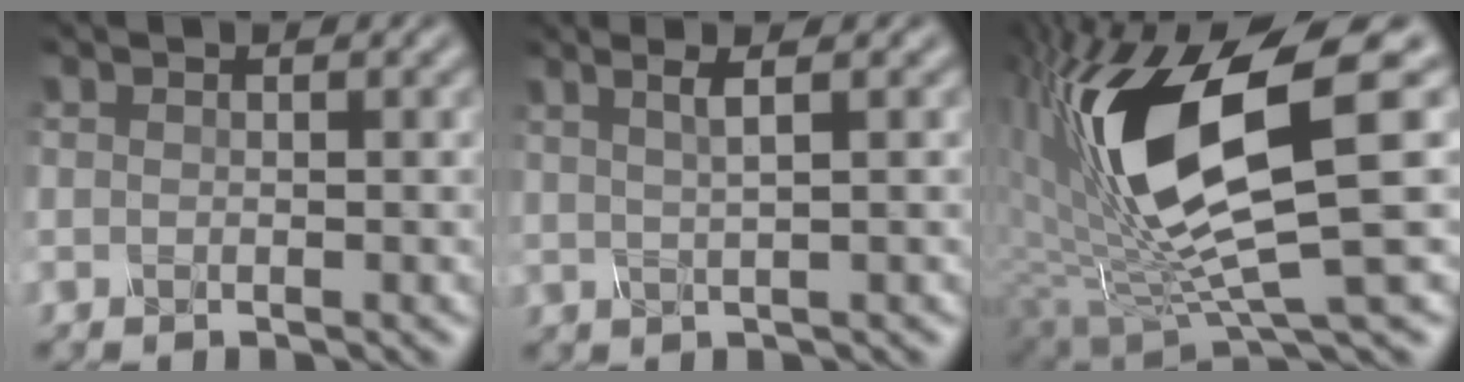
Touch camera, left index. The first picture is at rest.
{"total": 2.3, "force": [1.4, 0.3, 1.8], "torque": [-0.028, 0.016, 0.009]}
{"total": 11.9, "force": [2.9, 4.1, 10.8], "torque": [-0.222, -0.014, 0.060]}